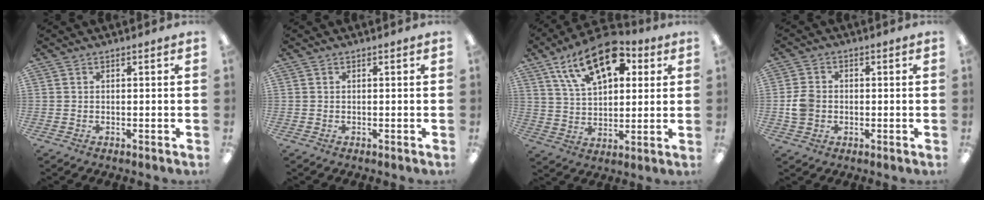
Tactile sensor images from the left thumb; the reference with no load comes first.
{"total": 0.0}
{"total": 18.5, "force": [10.0, 10.0, 11.9], "torque": [-0.186, -0.031, 0.174]}
{"total": 5.7, "force": [-0.5, 5.0, 2.7], "torque": [-0.040, 0.005, -0.011]}